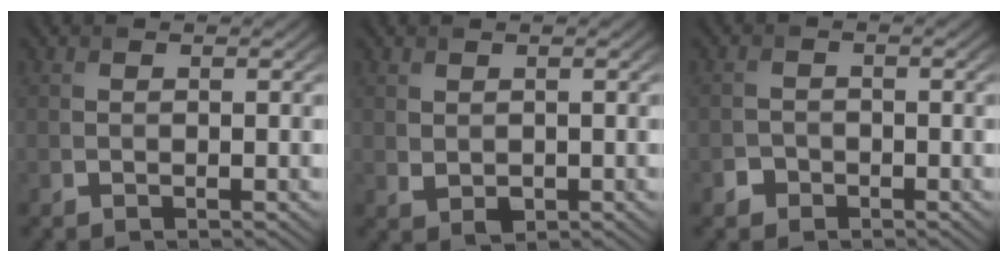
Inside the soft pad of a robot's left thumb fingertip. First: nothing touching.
{"total": 1.4, "force": [0.2, 1.0, 0.8], "torque": [-0.021, -0.008, 0.011]}
{"total": 1.7, "force": [-1.1, 1.3, 0.4], "torque": [-0.004, 0.001, -0.024]}